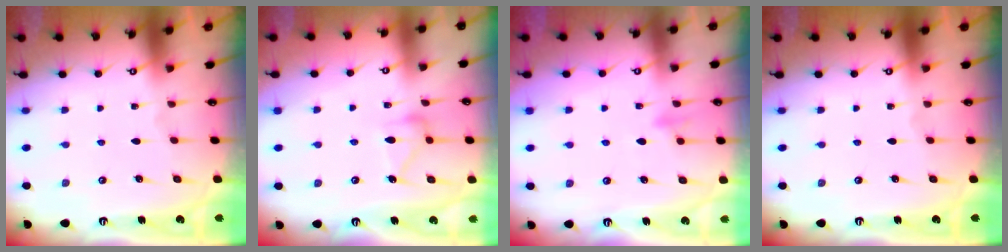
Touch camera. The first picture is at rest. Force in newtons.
{"total": 12.6, "press": 12.5, "slide": 0.6}
{"total": 7.3, "press": 7.1, "slide": 1.5}
{"total": 0.0}